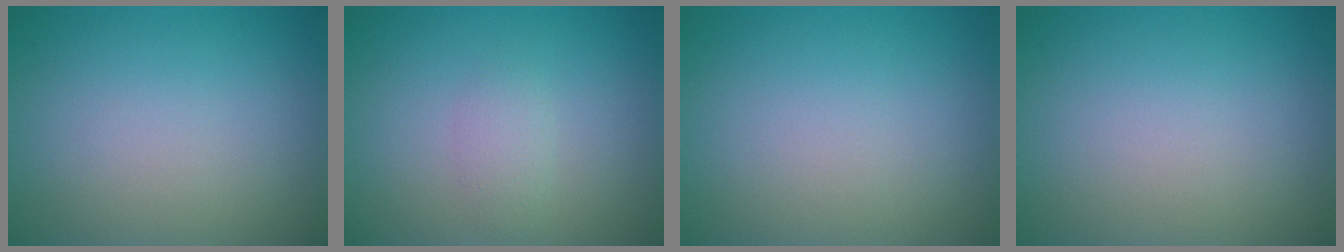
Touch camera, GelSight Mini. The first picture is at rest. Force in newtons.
{"total": 1.3, "press": 1.3, "slide": 0.0}
{"total": 0.0}
{"total": 0.0}